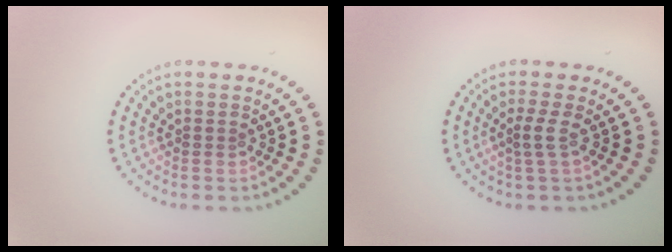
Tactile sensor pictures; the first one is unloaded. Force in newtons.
{"total": 1.4, "press": 0.9, "slide": 1.0}